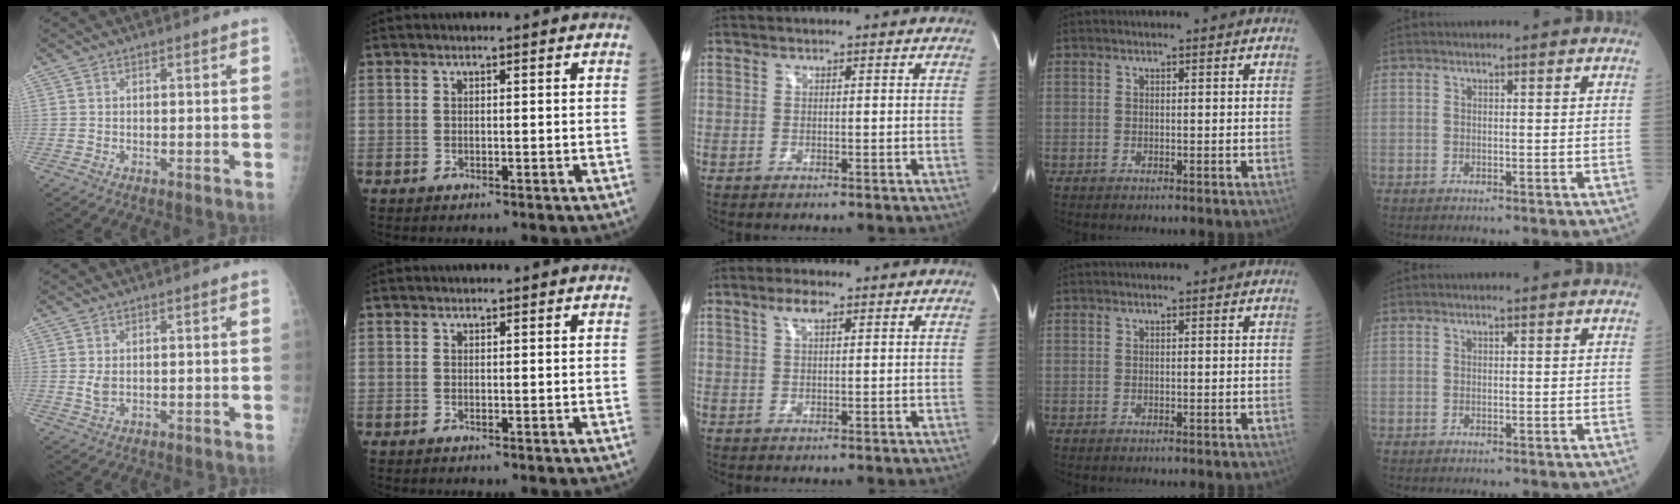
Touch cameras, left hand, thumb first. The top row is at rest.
{"thumb": {"total": 2.1, "force": [0.3, 1.3, 1.6], "torque": [-0.030, -0.006, 0.008]}, "middle": {"total": 2.5, "force": [1.4, 0.6, 2.0], "torque": [-0.042, 0.008, 0.027]}}